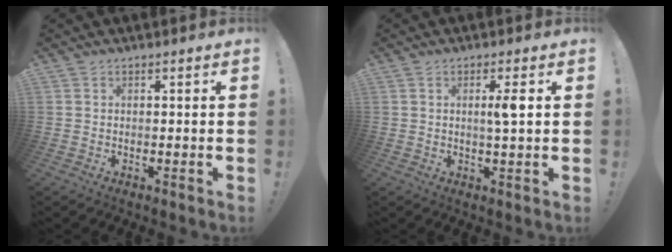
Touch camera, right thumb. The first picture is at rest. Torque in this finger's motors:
{"motor_torque": [-0.32, 0.35, 0.60, -0.03, 0.29]}